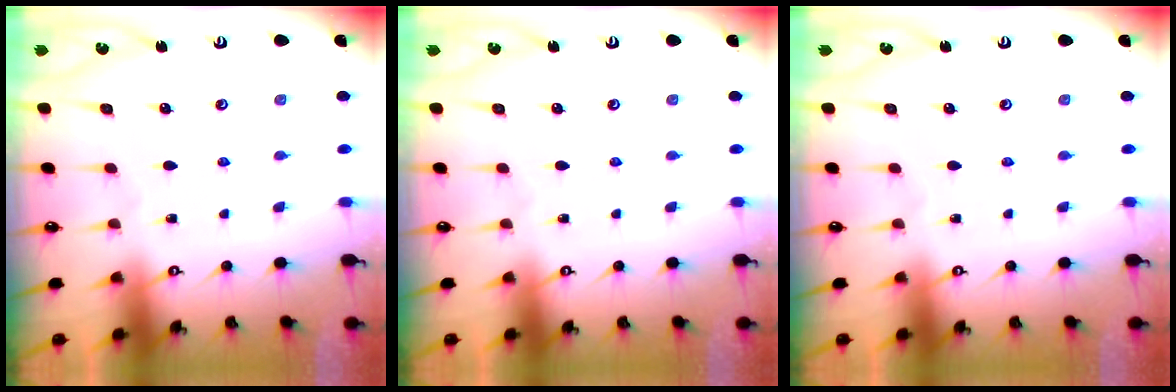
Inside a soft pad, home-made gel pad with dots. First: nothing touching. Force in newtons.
{"total": 0.0}
{"total": 0.0}